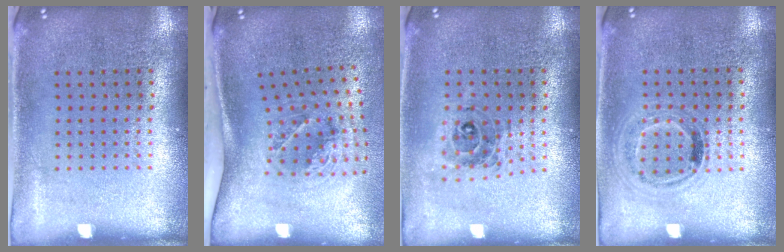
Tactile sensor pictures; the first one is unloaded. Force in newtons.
{"total": 1.8, "press": 1.2, "slide": 1.3}
{"total": 0.7, "press": 0.7, "slide": 0.0}
{"total": 1.0, "press": 0.9, "slide": 0.3}